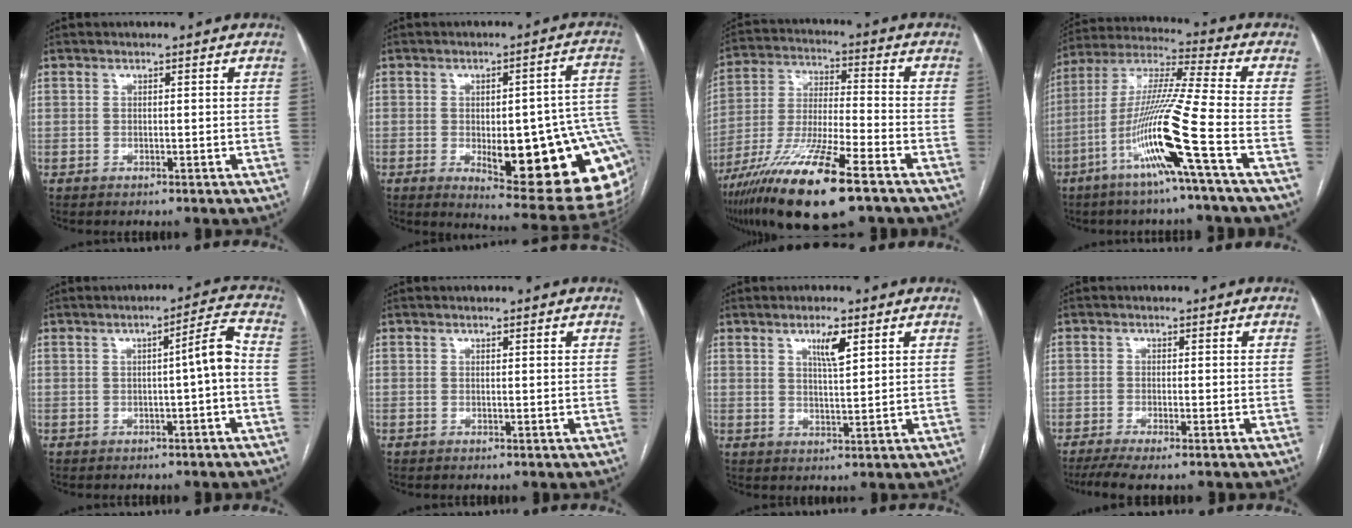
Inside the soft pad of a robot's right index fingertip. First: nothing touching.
{"total": 23.0, "force": [-5.0, 6.2, 21.6], "torque": [-0.172, 0.013, -0.045]}
{"total": 18.2, "force": [-11.2, 2.1, 14.2], "torque": [-0.281, -0.043, -0.202]}
{"total": 15.5, "force": [-6.4, -2.0, 14.0], "torque": [-0.278, -0.011, -0.125]}
{"total": 4.5, "force": [-0.6, -0.1, 4.5], "torque": [-0.062, 0.013, -0.009]}
{"total": 0.0}
{"total": 3.9, "force": [2.1, 0.6, 3.3], "torque": [-0.058, -0.004, 0.037]}
{"total": 5.5, "force": [-4.0, 0.5, 3.6], "torque": [-0.060, -0.013, -0.067]}